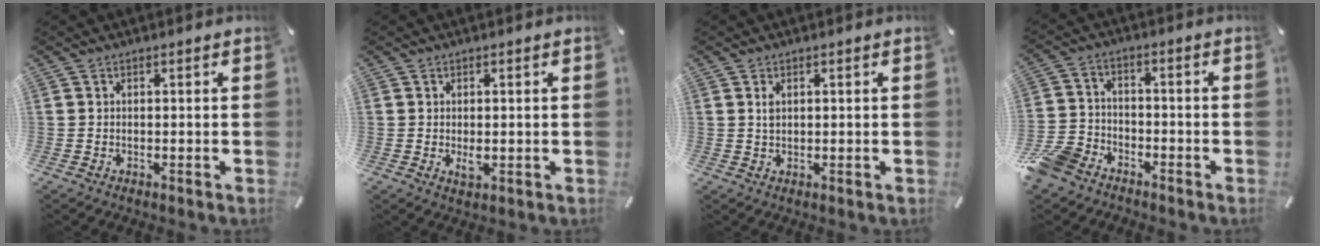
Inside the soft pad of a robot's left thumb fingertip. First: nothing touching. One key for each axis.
{"total": 2.3, "fx": -0.1, "fy": 1.1, "fz": 2.1, "tx": -0.045, "ty": -0.002, "tz": -0.004}
{"total": 1.4, "fx": 0.5, "fy": 0.7, "fz": 1.1, "tx": -0.024, "ty": 0.002, "tz": 0.008}
{"total": 8.8, "fx": -6.7, "fy": 5.1, "fz": 2.5, "tx": -0.059, "ty": 0.038, "tz": -0.132}